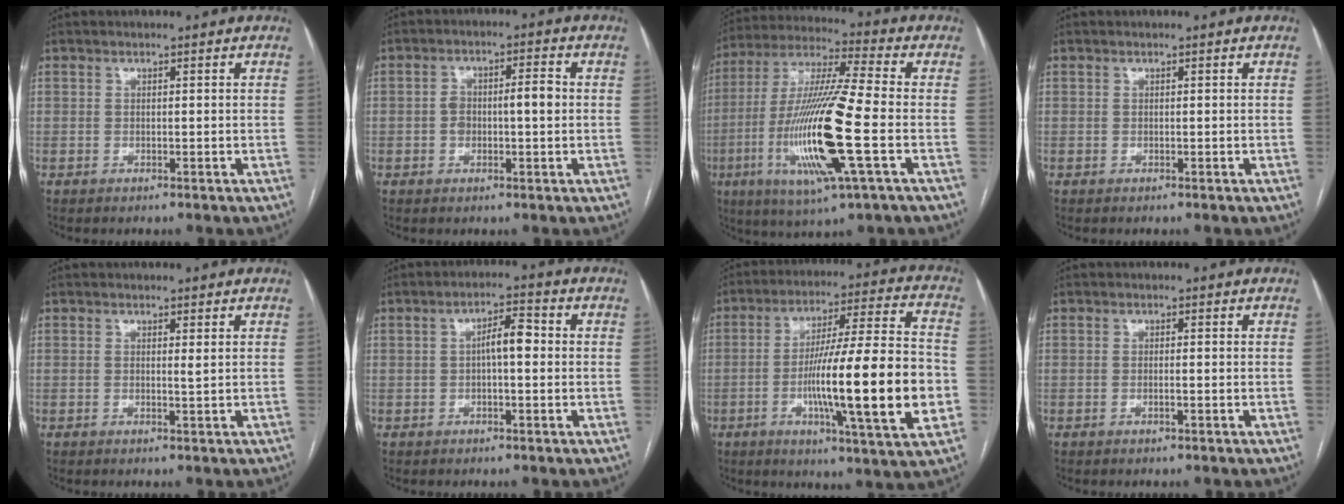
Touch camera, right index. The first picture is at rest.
{"total": 5.5, "force": [-0.1, 2.3, 5.1], "torque": [-0.093, 0.023, 0.001]}
{"total": 19.3, "force": [-4.7, 1.0, 18.7], "torque": [-0.388, -0.019, -0.089]}
{"total": 0.0}
{"total": 0.7, "force": [0.3, 0.0, 0.7], "torque": [-0.012, -0.002, 0.004]}
{"total": 4.5, "force": [0.3, 1.4, 4.3], "torque": [-0.073, 0.018, 0.002]}
{"total": 21.6, "force": [-4.3, 1.0, 21.1], "torque": [-0.315, -0.001, -0.066]}
{"total": 1.0, "force": [-0.3, 0.1, 0.9], "torque": [-0.018, 0.000, -0.004]}